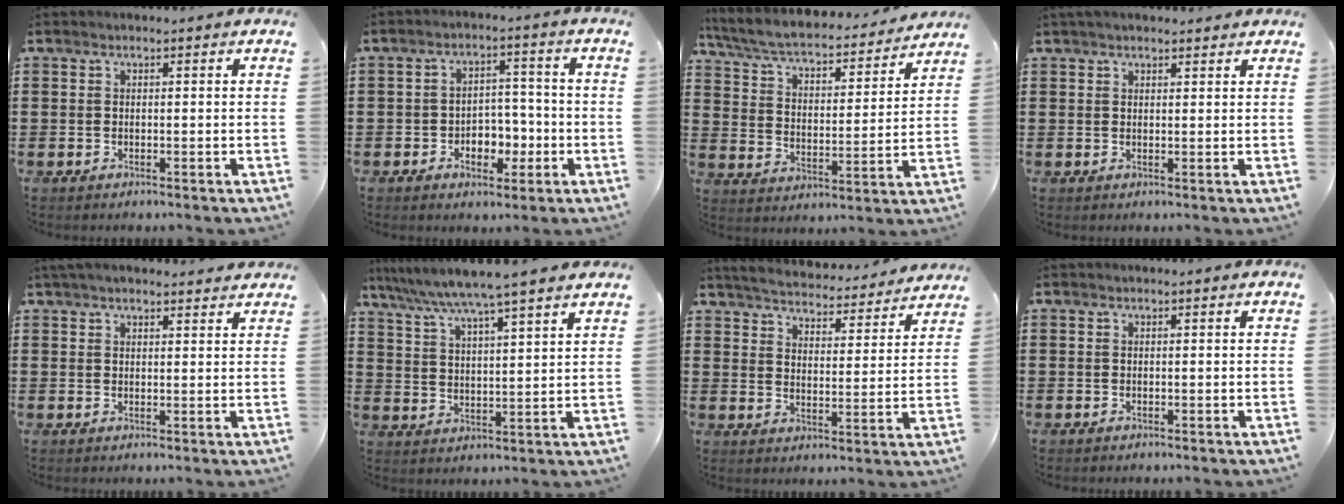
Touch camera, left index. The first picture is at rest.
{"total": 4.7, "force": [-1.8, 3.5, 2.6], "torque": [-0.045, 0.009, -0.037]}
{"total": 5.7, "force": [5.2, 0.7, 2.4], "torque": [-0.071, -0.039, 0.082]}
{"total": 1.7, "force": [1.6, 0.4, 0.5], "torque": [-0.013, 0.003, 0.031]}
{"total": 2.6, "force": [2.4, 0.4, 1.0], "torque": [-0.025, 0.001, 0.046]}
{"total": 6.1, "force": [5.4, -1.0, 2.6], "torque": [-0.073, -0.035, 0.089]}
{"total": 4.5, "force": [4.4, -0.2, 0.4], "torque": [-0.034, -0.037, 0.072]}
{"total": 0.0}